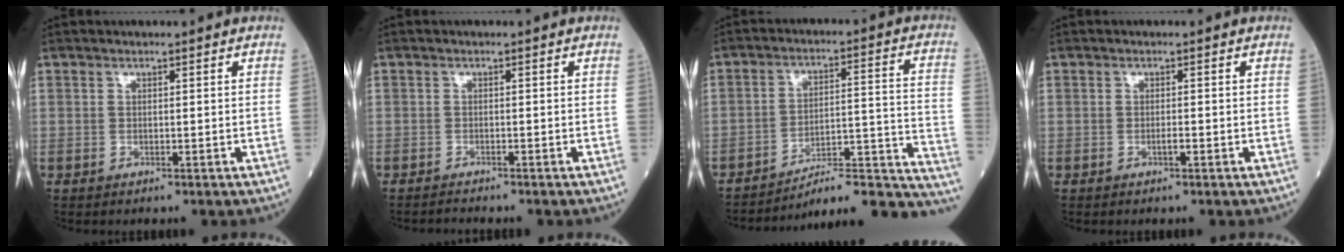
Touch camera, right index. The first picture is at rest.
{"total": 1.1, "force": [-1.0, -0.3, 0.0], "torque": [-0.007, -0.004, -0.016]}
{"total": 18.8, "force": [-17.8, 0.7, 6.0], "torque": [-0.025, 0.041, -0.244]}
{"total": 0.8, "force": [-0.4, 0.0, 0.7], "torque": [-0.014, 0.001, -0.007]}